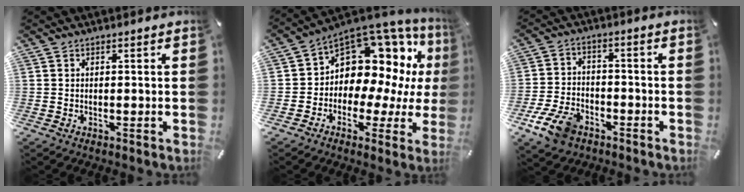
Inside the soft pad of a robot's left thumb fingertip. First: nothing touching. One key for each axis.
{"total": 12.1, "fx": 5.3, "fy": 8.8, "fz": 6.4, "tx": -0.101, "ty": -0.075, "tz": 0.090}
{"total": 10.0, "fx": -5.6, "fy": 6.3, "fz": 5.4, "tx": -0.110, "ty": 0.030, "tz": -0.101}